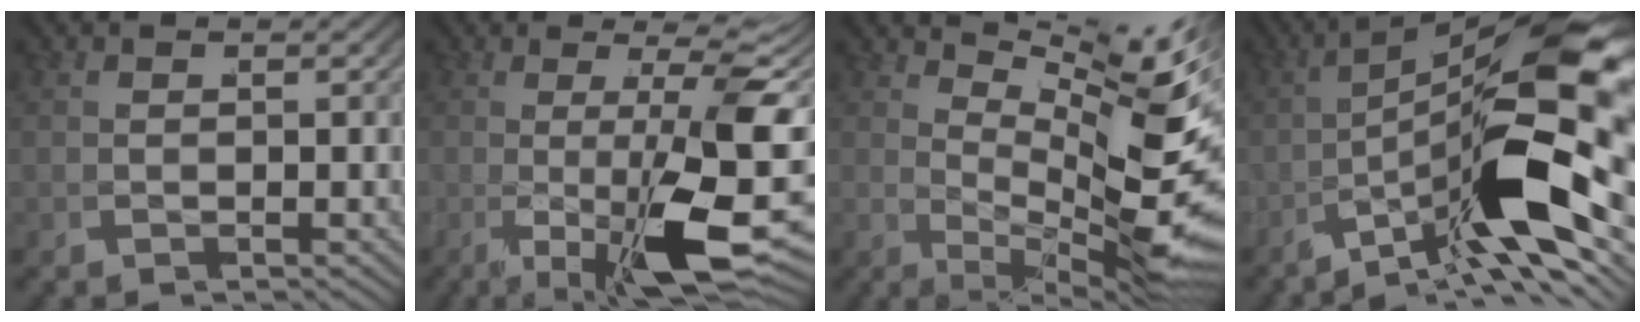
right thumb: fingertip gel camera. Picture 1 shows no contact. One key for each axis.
{"total": 12.8, "fx": -0.9, "fy": 3.8, "fz": 12.1, "tx": -0.164, "ty": -0.010, "tz": -0.008}
{"total": 9.3, "fx": 3.5, "fy": 2.8, "fz": 8.2, "tx": -0.114, "ty": -0.008, "tz": 0.058}
{"total": 13.0, "fx": -1.4, "fy": 4.8, "fz": 12.1, "tx": -0.178, "ty": -0.022, "tz": -0.021}